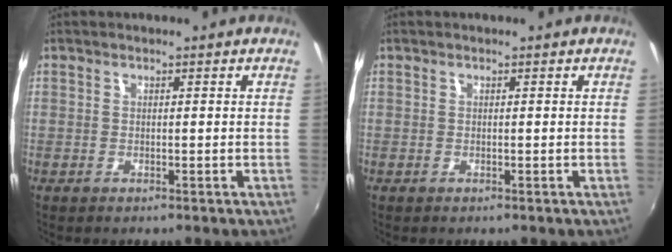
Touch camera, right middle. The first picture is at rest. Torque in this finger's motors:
{"motor_torque": [-0.07, -0.06, -0.01, 0.00]}